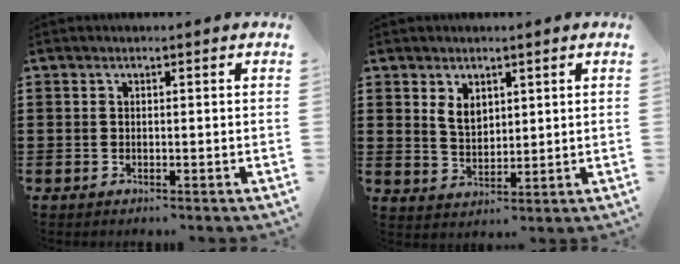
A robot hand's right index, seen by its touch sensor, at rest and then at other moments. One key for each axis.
{"total": 3.6, "fx": 1.8, "fy": 2.4, "fz": 2.1, "tx": -0.041, "ty": 0.004, "tz": 0.031}